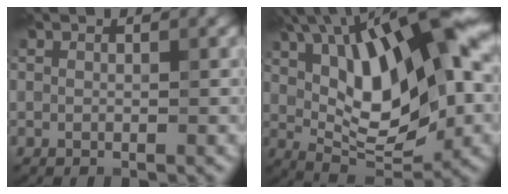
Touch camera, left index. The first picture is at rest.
{"total": 15.7, "force": [5.0, 5.8, 13.7], "torque": [-0.214, 0.019, 0.079]}